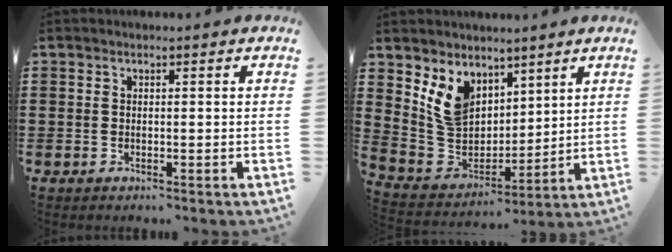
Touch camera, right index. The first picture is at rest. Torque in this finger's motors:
{"motor_torque": [1.10, 1.04, 0.30, 0.07]}